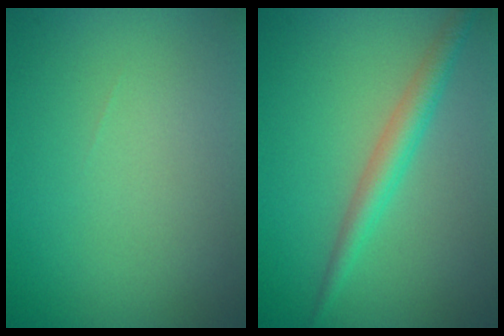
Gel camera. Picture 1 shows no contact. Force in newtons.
{"total": 2.6, "press": 2.6, "slide": 0.0}